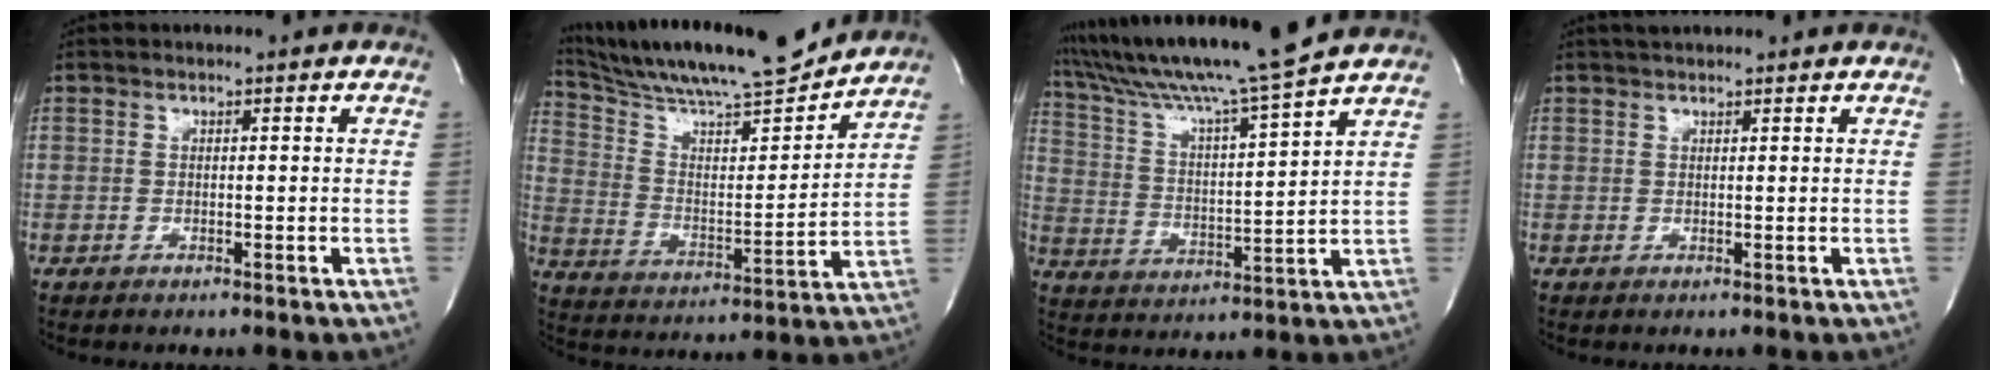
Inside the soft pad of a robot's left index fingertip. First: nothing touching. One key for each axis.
{"total": 20.2, "fx": 18.6, "fy": 1.4, "fz": 7.7, "tx": -0.141, "ty": -0.019, "tz": 0.298}
{"total": 17.4, "fx": 15.1, "fy": -1.5, "fz": 8.6, "tx": -0.154, "ty": -0.013, "tz": 0.248}
{"total": 3.0, "fx": 2.7, "fy": 0.4, "fz": 1.2, "tx": -0.012, "ty": 0.018, "tz": 0.044}